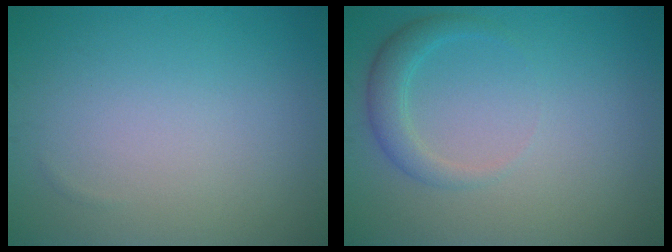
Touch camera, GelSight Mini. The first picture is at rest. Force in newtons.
{"total": 2.2, "press": 2.2, "slide": 0.2}